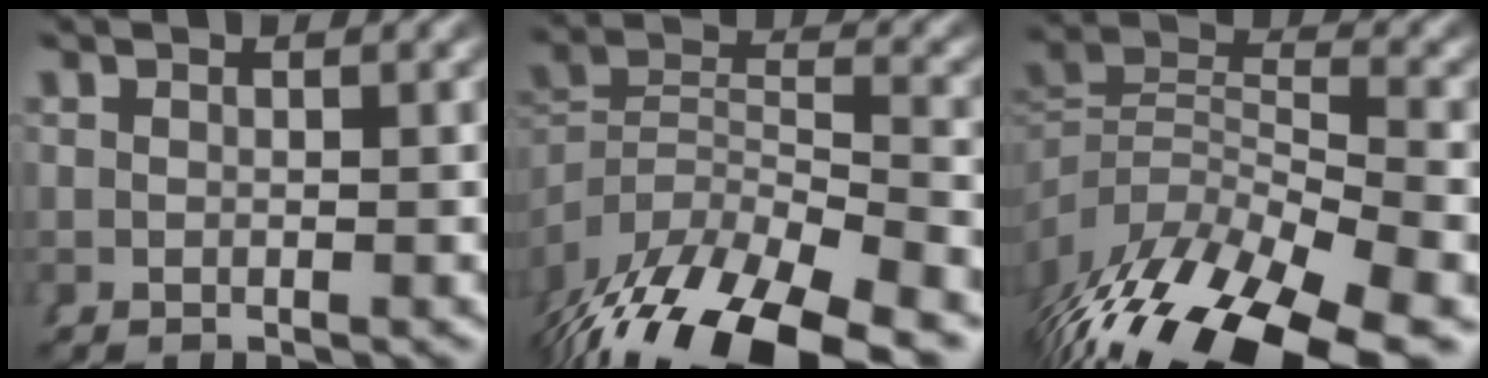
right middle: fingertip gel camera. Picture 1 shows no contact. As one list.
[{"total": 9.5, "force": [-4.9, 5.1, 6.2], "torque": [-0.135, -0.049, -0.056]}, {"total": 11.4, "force": [-5.1, 6.5, 7.9], "torque": [-0.146, -0.041, -0.056]}]